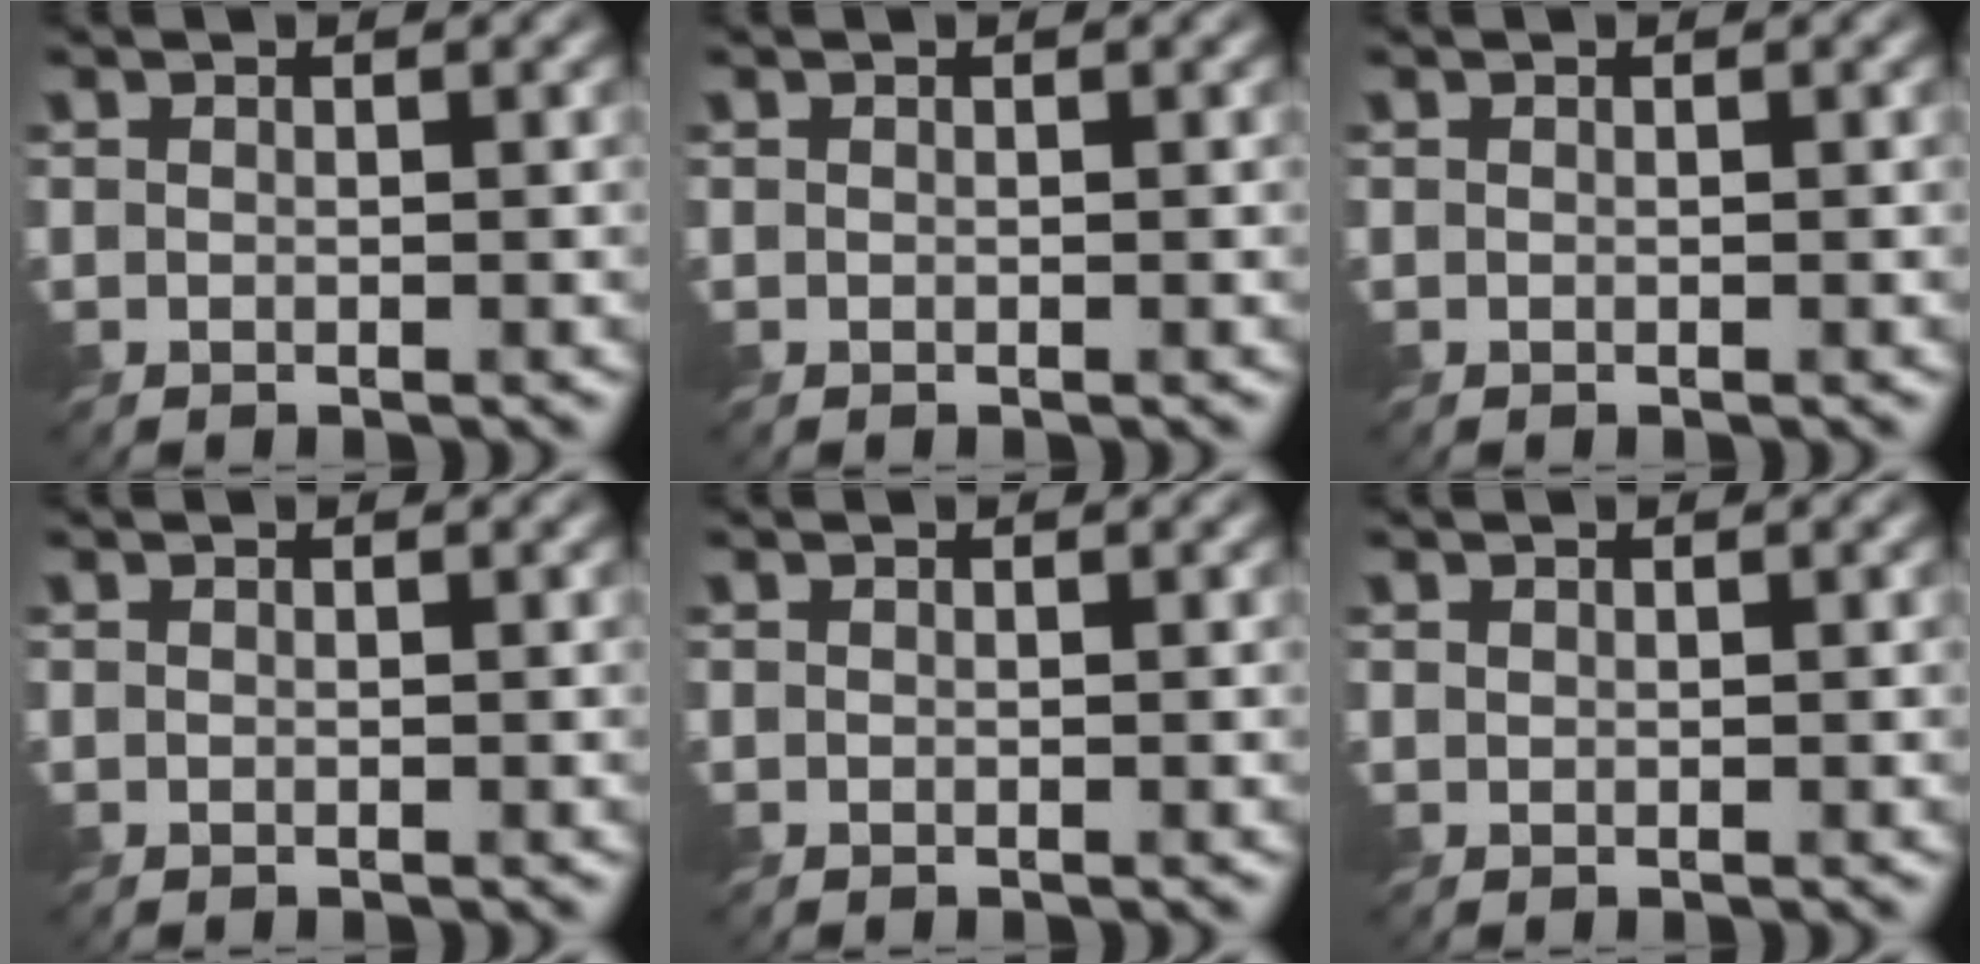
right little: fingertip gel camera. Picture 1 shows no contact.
{"total": 0.0}
{"total": 0.0}
{"total": 0.0}
{"total": 0.0}
{"total": 0.0}